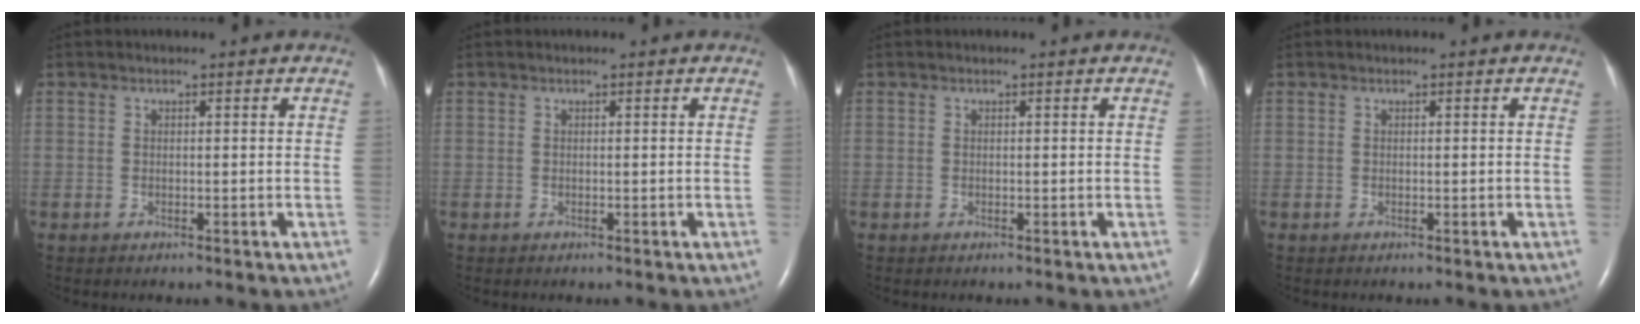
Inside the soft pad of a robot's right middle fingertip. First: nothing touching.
{"total": 0.0}
{"total": 0.0}
{"total": 0.0}